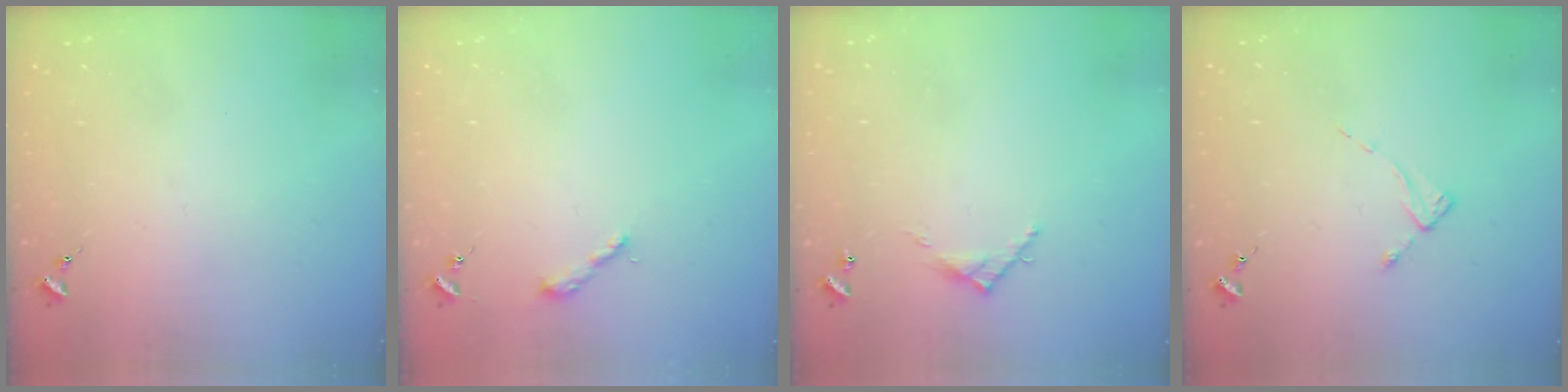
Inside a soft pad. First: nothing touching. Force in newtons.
{"total": 3.8, "press": 3.8, "slide": 0.3}
{"total": 5.5, "press": 5.5, "slide": 0.3}
{"total": 2.1, "press": 2.0, "slide": 0.4}